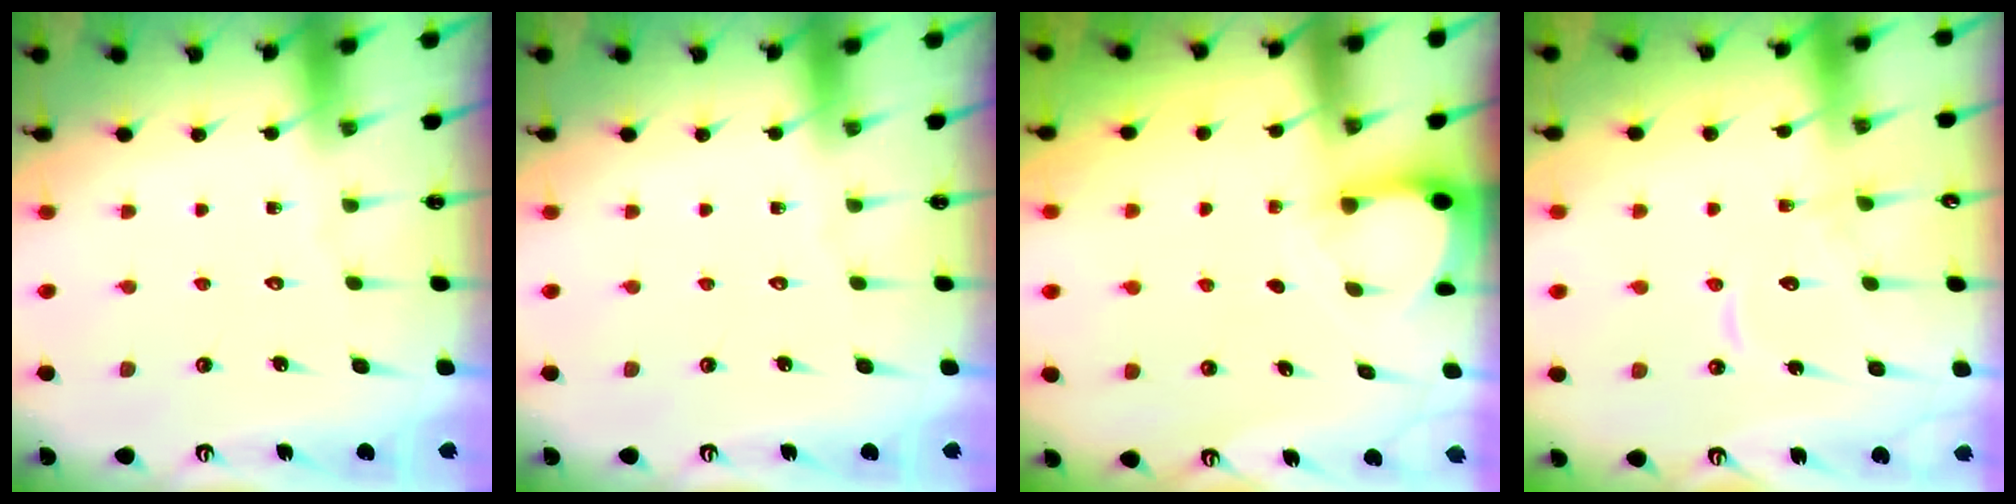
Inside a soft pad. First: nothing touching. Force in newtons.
{"total": 0.0}
{"total": 2.9, "press": 2.9, "slide": 0.3}
{"total": 11.2, "press": 11.2, "slide": 0.9}